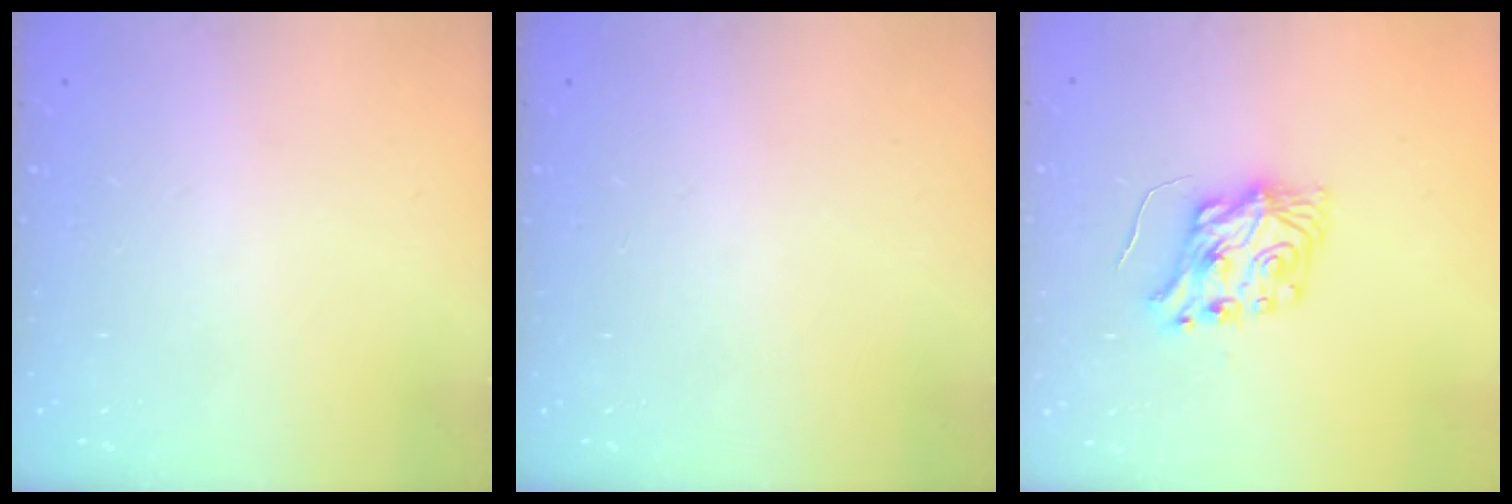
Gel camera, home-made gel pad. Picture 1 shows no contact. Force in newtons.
{"total": 0.0}
{"total": 7.1, "press": 7.0, "slide": 0.7}